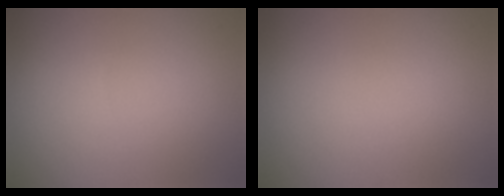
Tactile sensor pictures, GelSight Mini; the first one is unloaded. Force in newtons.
{"total": 0.0}